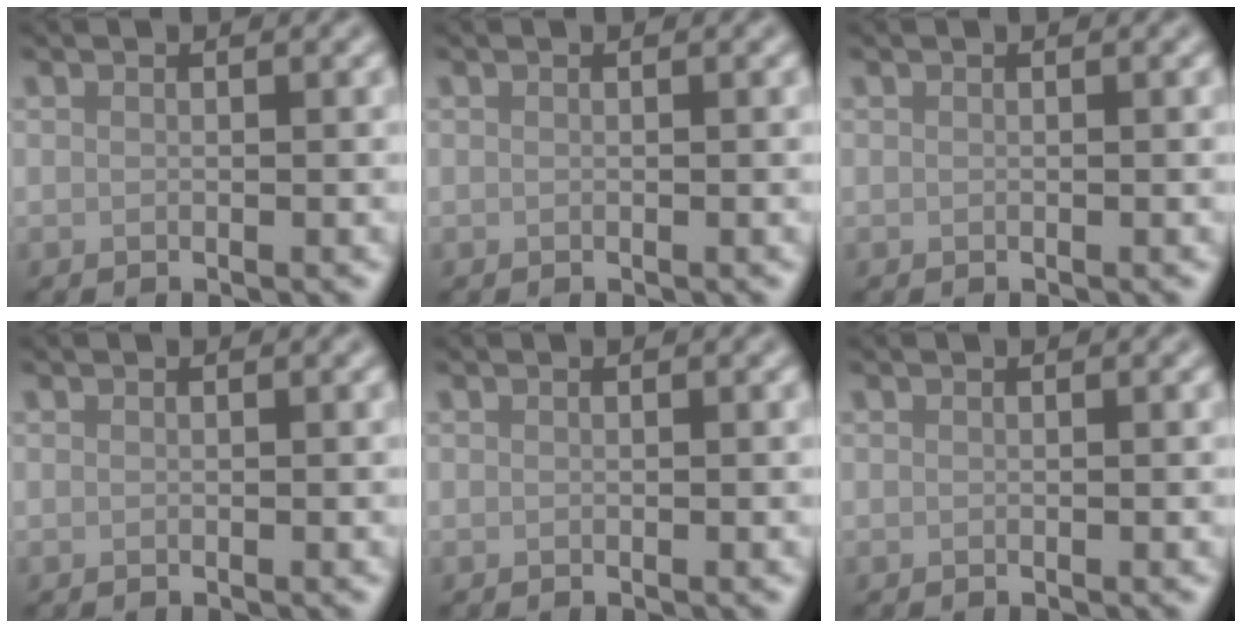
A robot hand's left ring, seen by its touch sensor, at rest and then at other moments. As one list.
[{"total": 0.0}, {"total": 0.0}, {"total": 0.0}, {"total": 0.0}, {"total": 0.0}]